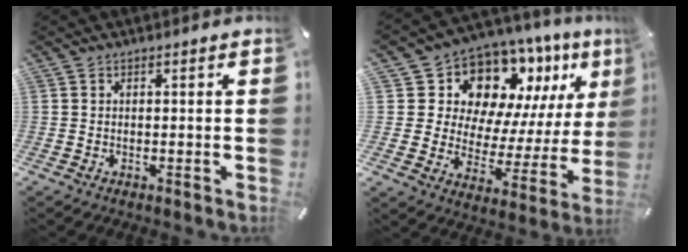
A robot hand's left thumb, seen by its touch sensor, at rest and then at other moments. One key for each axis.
{"total": 13.0, "fx": 10.0, "fy": 7.8, "fz": 2.9, "tx": -0.045, "ty": -0.113, "tz": 0.174}